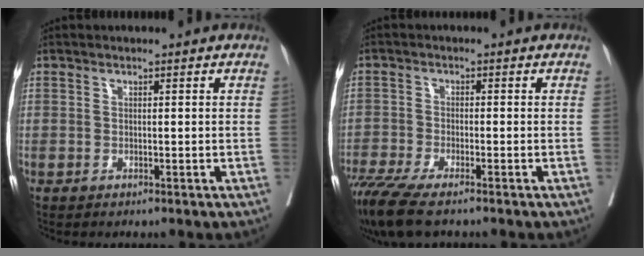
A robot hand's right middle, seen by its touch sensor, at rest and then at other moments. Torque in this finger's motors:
{"motor_torque": [1.20, -0.94, 0.36, 0.10]}